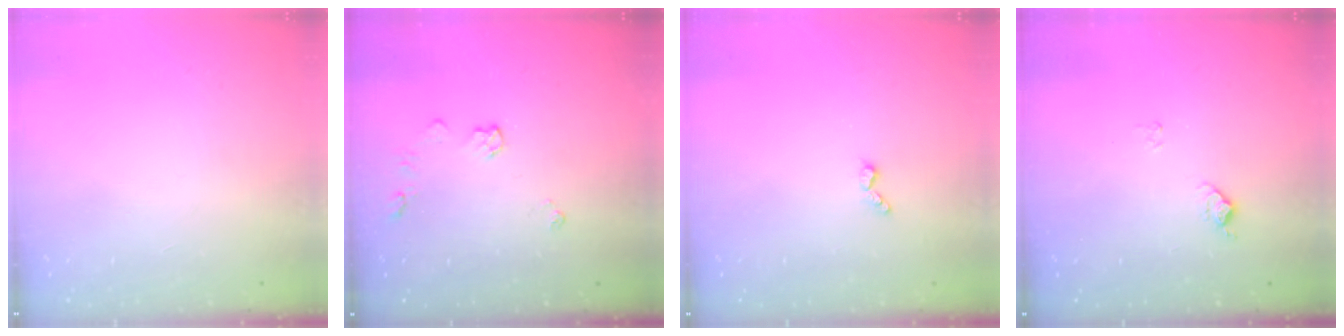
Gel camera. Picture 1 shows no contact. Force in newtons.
{"total": 6.1, "press": 6.1, "slide": 0.8}
{"total": 3.6, "press": 3.6, "slide": 0.6}
{"total": 7.7, "press": 7.6, "slide": 0.8}